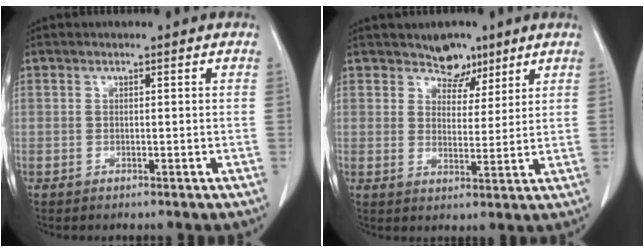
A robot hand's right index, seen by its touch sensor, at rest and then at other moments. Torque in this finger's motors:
{"motor_torque": [-0.13, 0.39, -0.05, -0.01]}